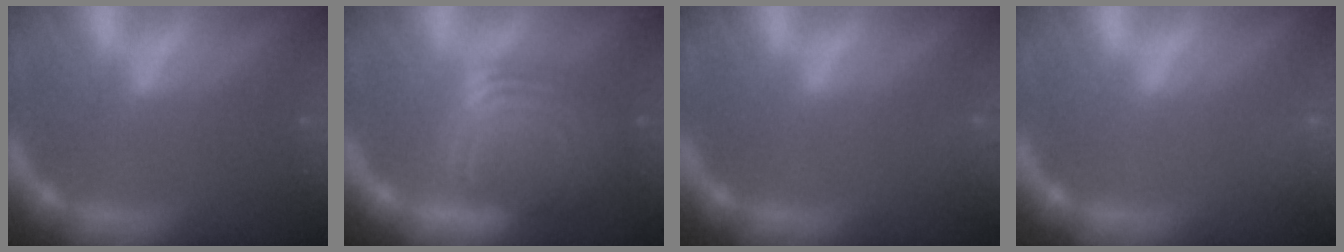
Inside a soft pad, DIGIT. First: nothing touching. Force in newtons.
{"total": 10.0}
{"total": 0.9}
{"total": 2.5}